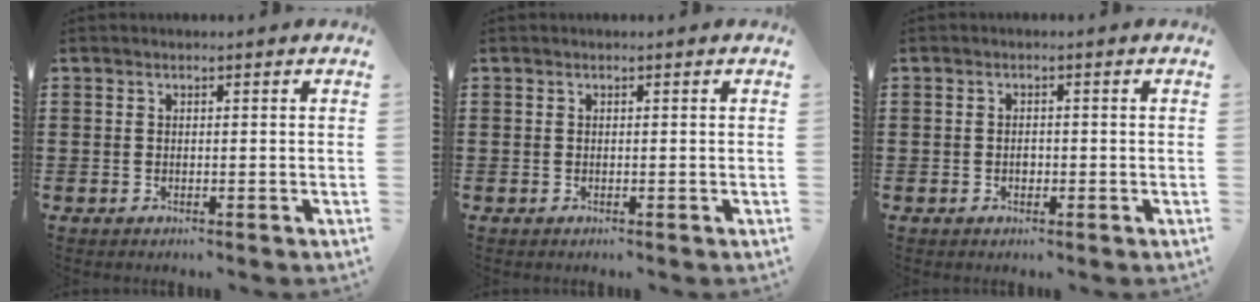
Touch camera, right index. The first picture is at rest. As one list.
[{"total": 0.0}, {"total": 1.4, "force": [-0.3, 0.8, 1.0], "torque": [-0.021, 0.002, -0.005]}]